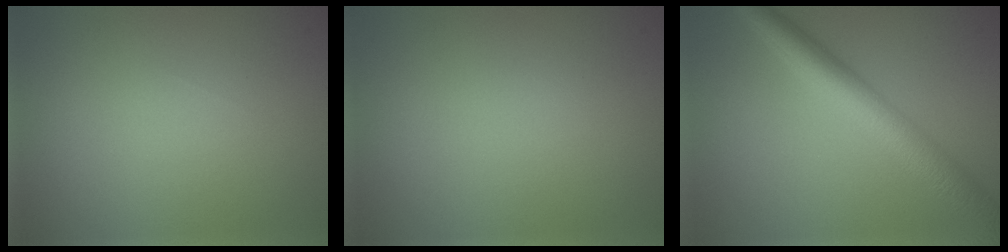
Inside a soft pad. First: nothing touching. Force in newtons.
{"total": 0.0}
{"total": 6.1, "press": 6.1, "slide": 0.2}